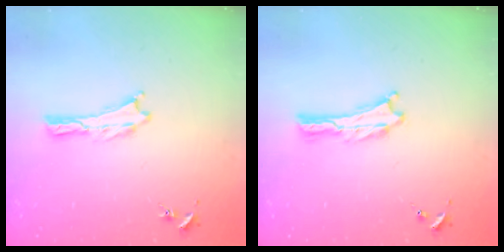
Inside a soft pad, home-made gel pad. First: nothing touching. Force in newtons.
{"total": 0.0}